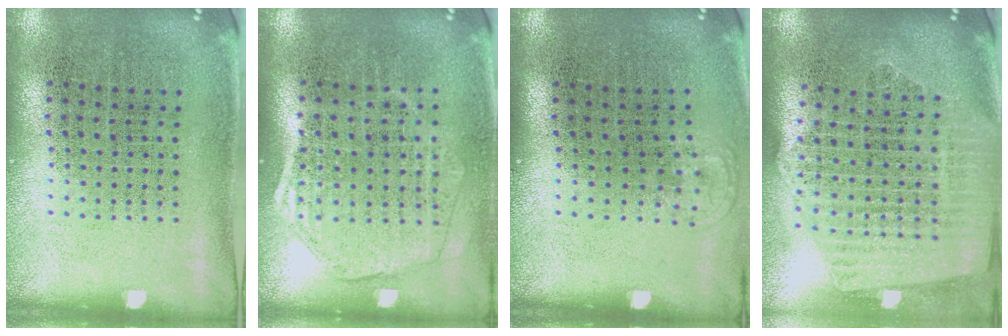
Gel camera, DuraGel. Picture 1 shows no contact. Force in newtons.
{"total": 1.7, "press": 1.5, "slide": 0.7}
{"total": 0.6, "press": 0.5, "slide": 0.4}
{"total": 2.5, "press": 2.2, "slide": 1.2}